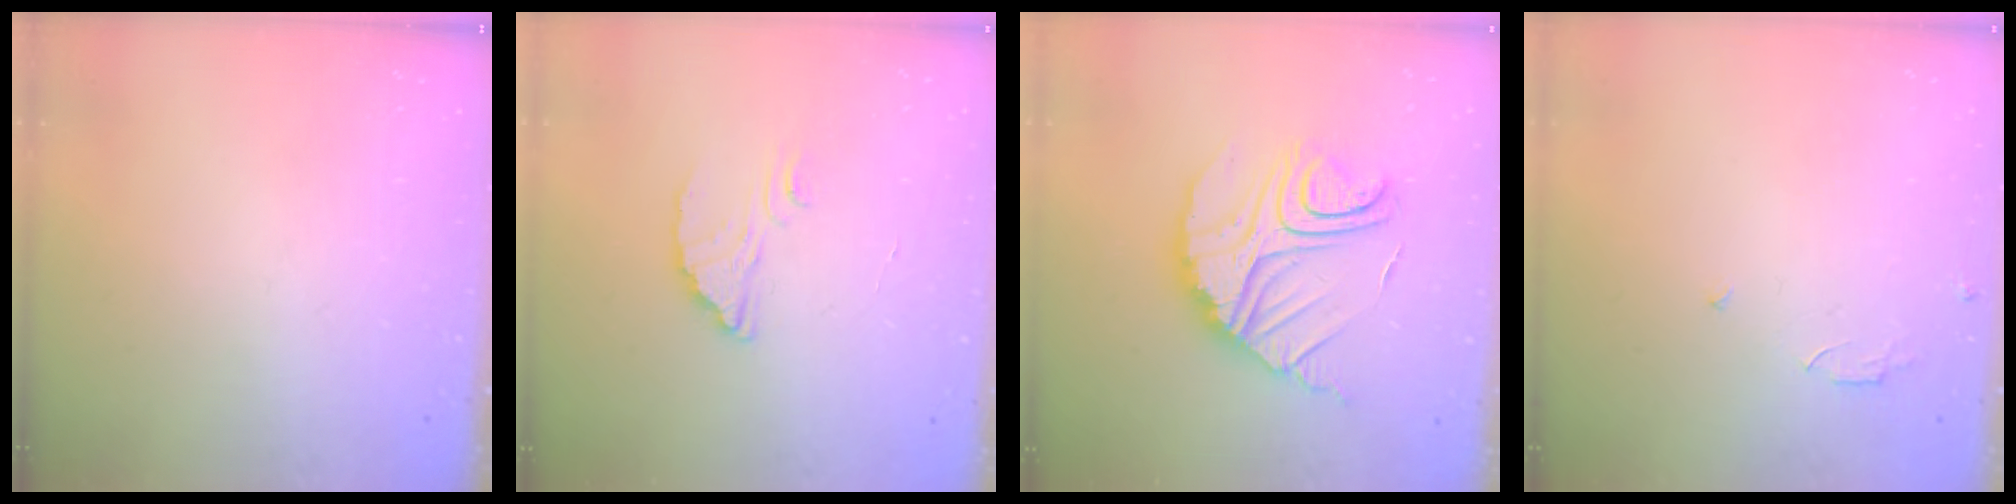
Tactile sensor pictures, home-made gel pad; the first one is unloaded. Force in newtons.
{"total": 2.5, "press": 2.5, "slide": 0.1}
{"total": 14.7, "press": 14.7, "slide": 1.1}
{"total": 2.5, "press": 2.5, "slide": 0.2}